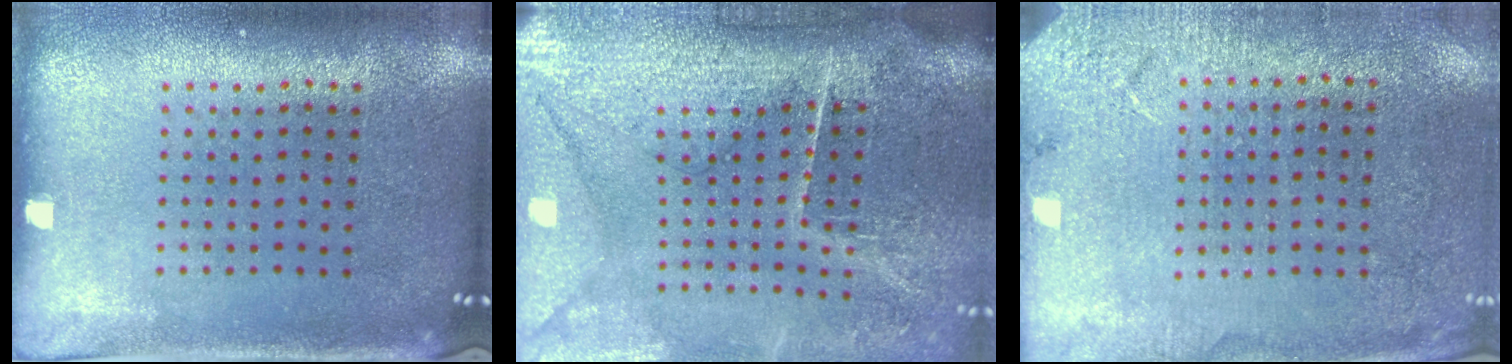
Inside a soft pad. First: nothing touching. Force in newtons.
{"total": 4.7, "press": 4.0, "slide": 2.5}
{"total": 2.7, "press": 2.6, "slide": 0.4}